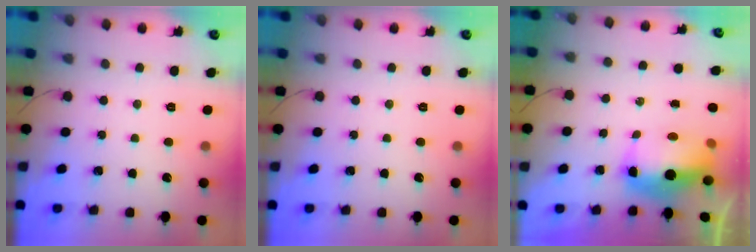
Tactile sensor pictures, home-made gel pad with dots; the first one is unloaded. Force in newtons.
{"total": 0.0}
{"total": 9.8, "press": 9.6, "slide": 2.0}